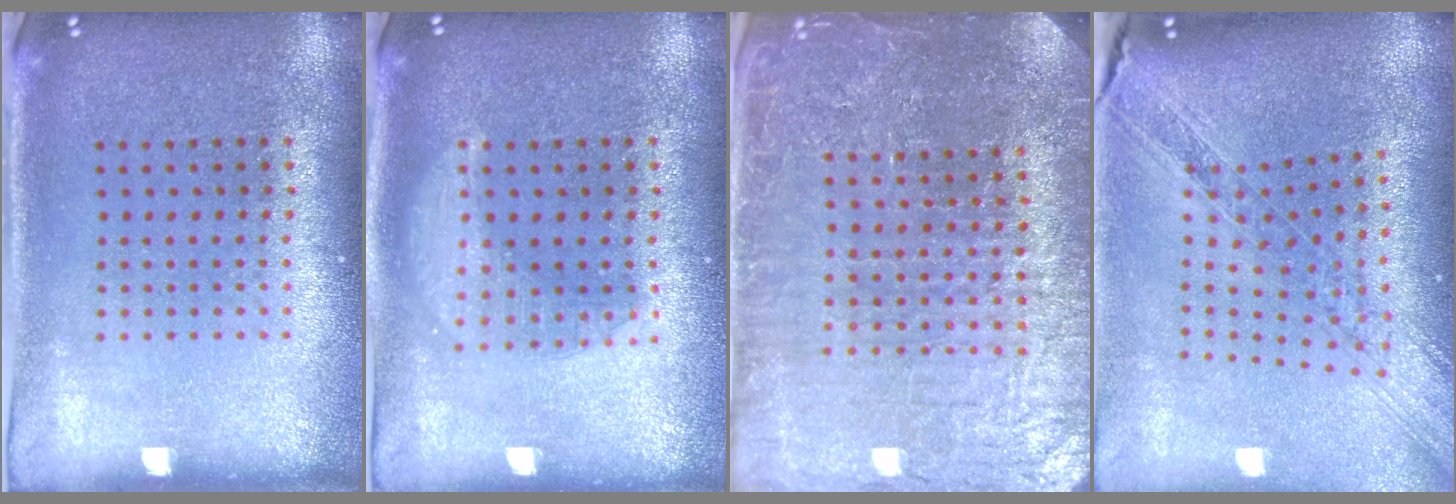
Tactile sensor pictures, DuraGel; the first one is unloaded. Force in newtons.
{"total": 2.4, "press": 2.4, "slide": 0.3}
{"total": 5.0, "press": 4.6, "slide": 1.9}
{"total": 1.7, "press": 1.5, "slide": 0.8}